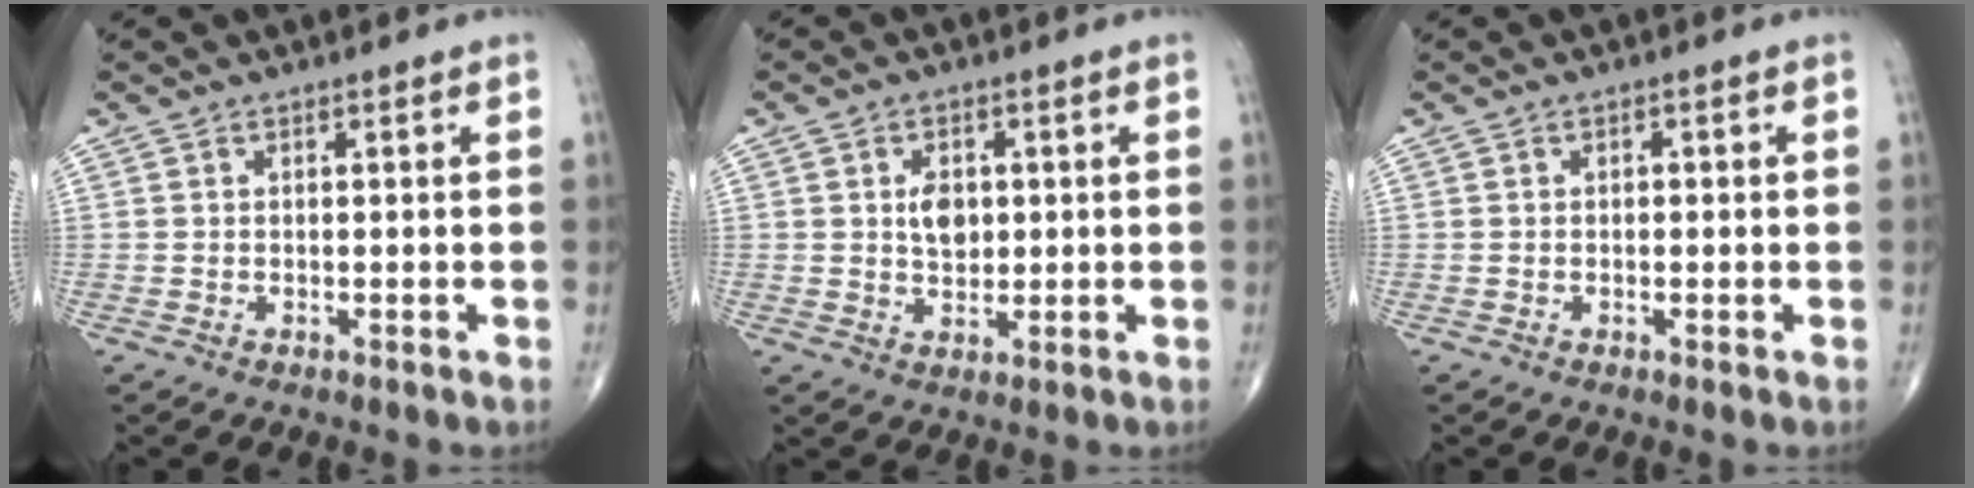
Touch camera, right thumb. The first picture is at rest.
{"total": 4.9, "force": [0.8, 3.4, 3.5], "torque": [-0.041, -0.005, 0.015]}
{"total": 0.7, "force": [0.0, 0.5, 0.4], "torque": [0.004, 0.001, -0.003]}